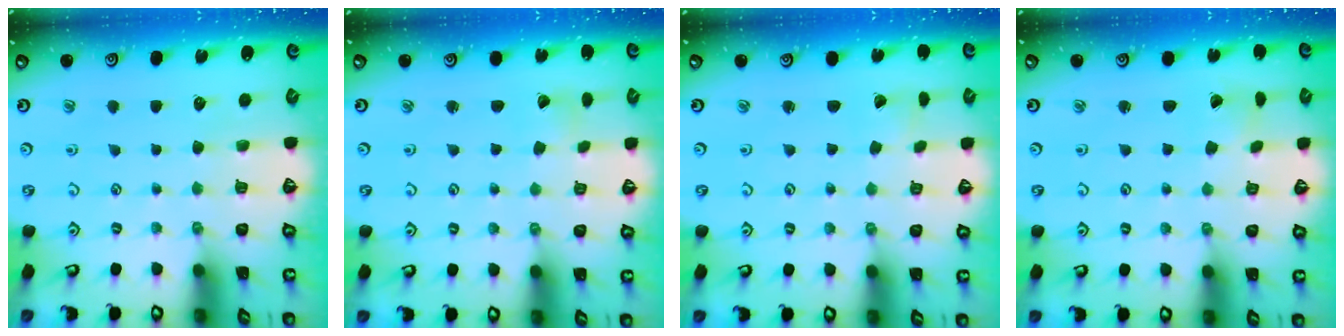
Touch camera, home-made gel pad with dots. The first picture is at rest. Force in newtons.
{"total": 1.0, "press": 1.0, "slide": 0.1}
{"total": 0.9, "press": 0.9, "slide": 0.1}
{"total": 1.6, "press": 1.6, "slide": 0.1}